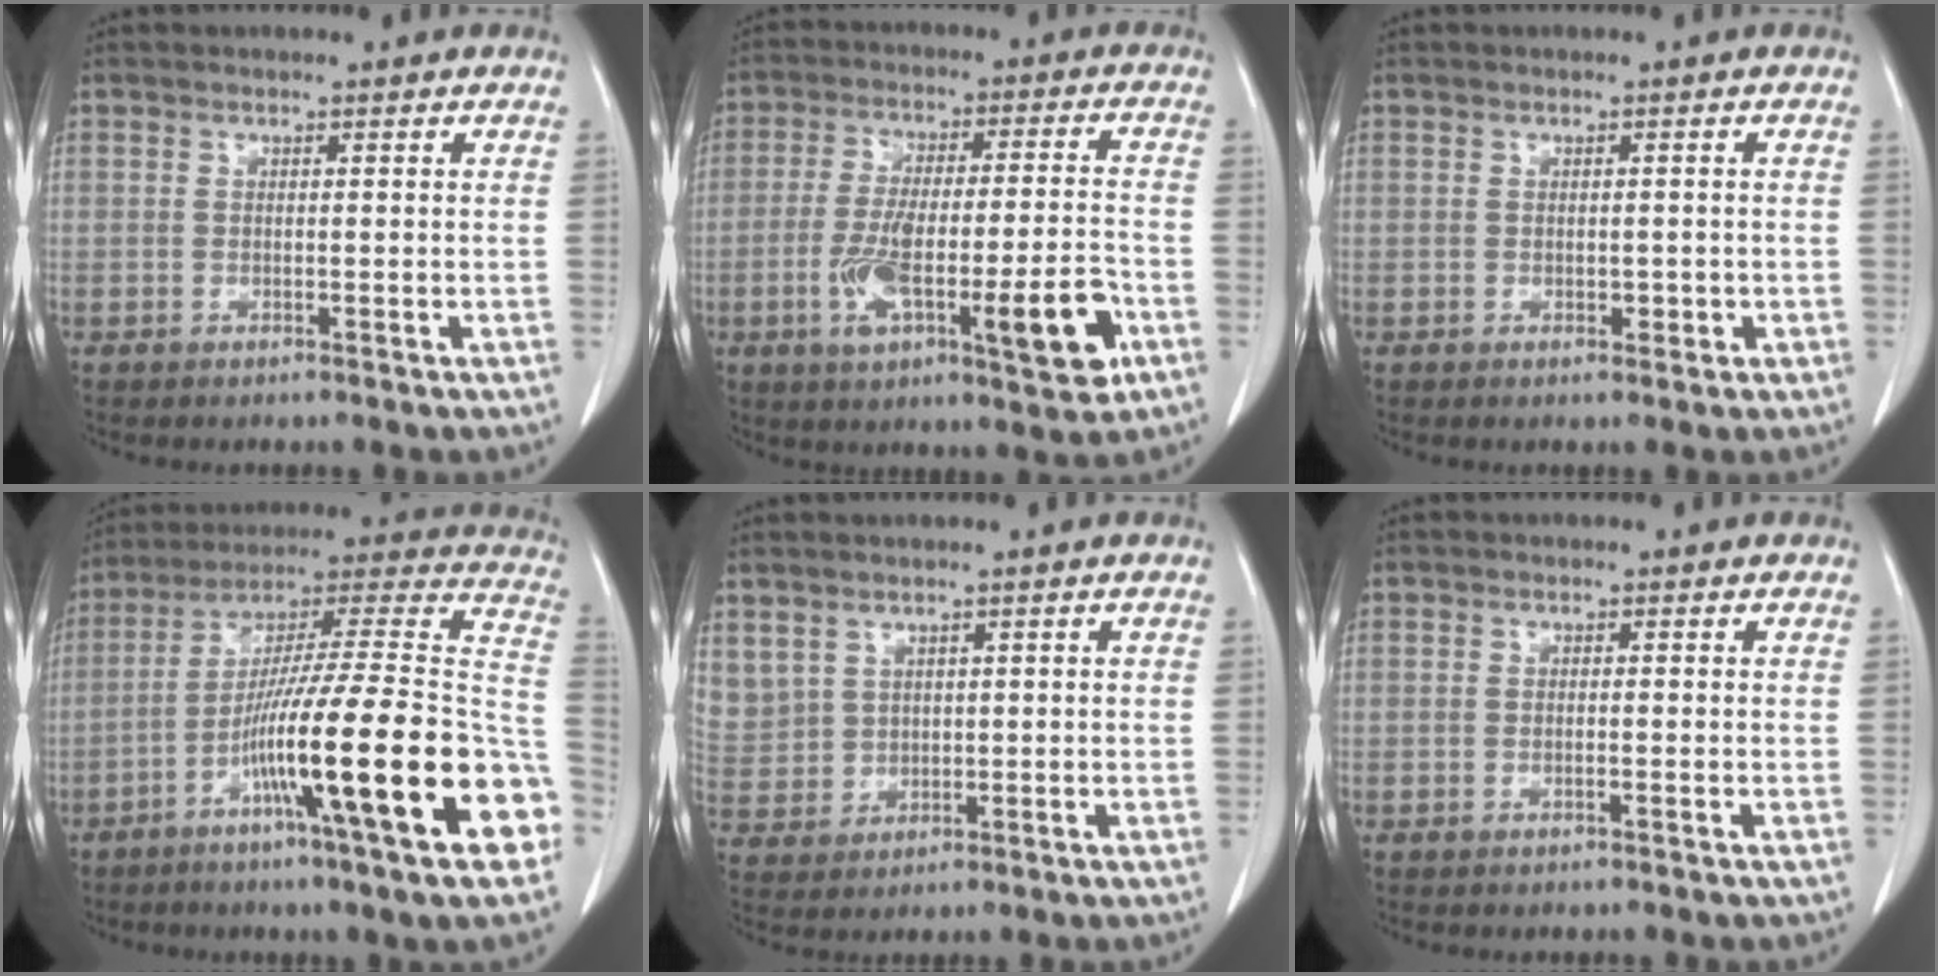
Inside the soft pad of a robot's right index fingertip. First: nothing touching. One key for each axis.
{"total": 15.8, "fx": -5.6, "fy": 2.7, "fz": 14.6, "tx": -0.226, "ty": 0.006, "tz": -0.080}
{"total": 1.5, "fx": -0.3, "fy": 1.0, "fz": 1.1, "tx": -0.014, "ty": 0.002, "tz": 0.000}
{"total": 28.0, "fx": -10.0, "fy": 1.0, "fz": 26.2, "tx": -0.329, "ty": -0.012, "tz": -0.170}
{"total": 9.0, "fx": 4.3, "fy": 7.3, "fz": 3.0, "tx": -0.102, "ty": 0.019, "tz": 0.110}
{"total": 0.0}